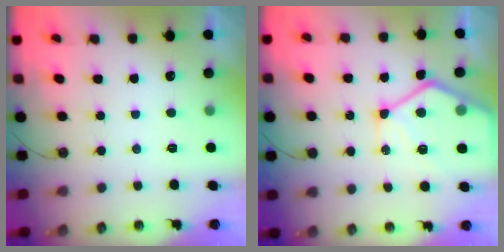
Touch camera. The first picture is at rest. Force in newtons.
{"total": 15.7, "press": 15.6, "slide": 1.4}